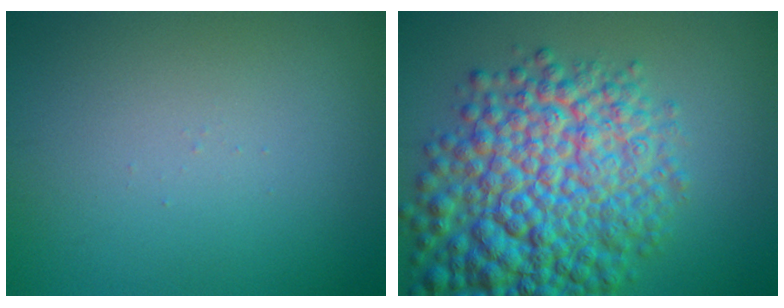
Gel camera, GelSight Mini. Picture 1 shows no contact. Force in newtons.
{"total": 11.8, "press": 11.8, "slide": 0.4}